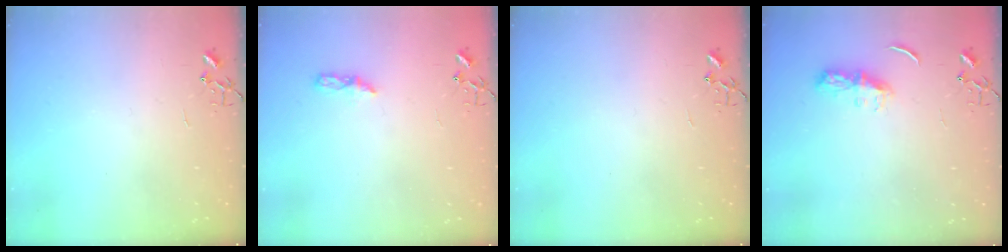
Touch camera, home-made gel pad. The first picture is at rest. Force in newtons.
{"total": 6.0, "press": 6.0, "slide": 0.7}
{"total": 0.0}
{"total": 6.7, "press": 6.6, "slide": 0.6}